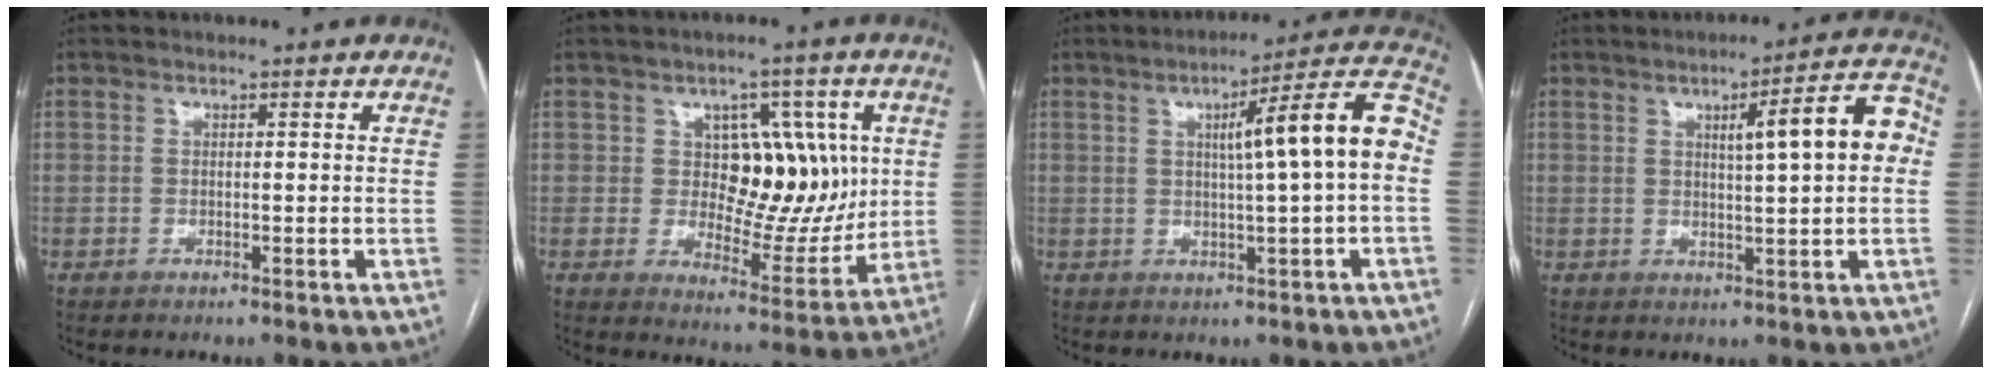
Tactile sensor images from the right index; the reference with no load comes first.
{"total": 11.3, "force": [2.0, 6.7, 8.9], "torque": [-0.106, 0.014, 0.041]}
{"total": 12.1, "force": [1.0, 0.0, 12.1], "torque": [-0.165, 0.027, 0.009]}
{"total": 9.7, "force": [1.7, 1.1, 9.5], "torque": [-0.126, 0.022, 0.021]}